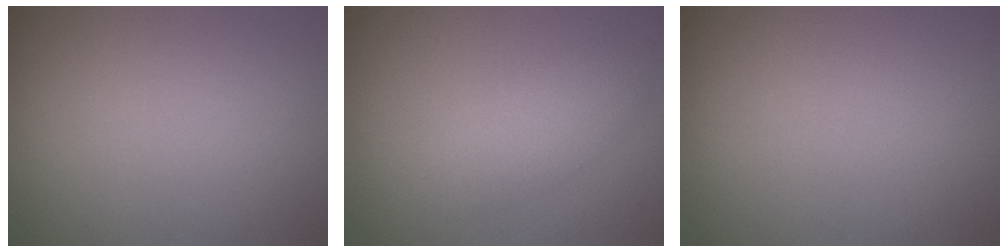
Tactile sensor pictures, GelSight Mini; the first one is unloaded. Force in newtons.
{"total": 3.0, "press": 3.0, "slide": 0.2}
{"total": 0.0}